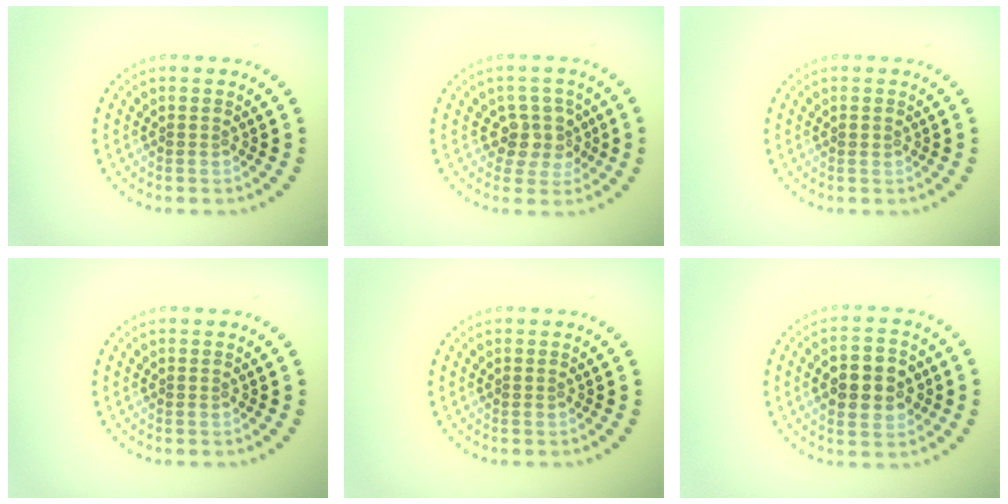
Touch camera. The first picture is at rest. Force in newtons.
{"total": 2.9, "press": 2.4, "slide": 1.7}
{"total": 0.7, "press": 0.7, "slide": 0.3}
{"total": 0.0}
{"total": 0.0}
{"total": 5.6, "press": 5.6, "slide": 0.4}